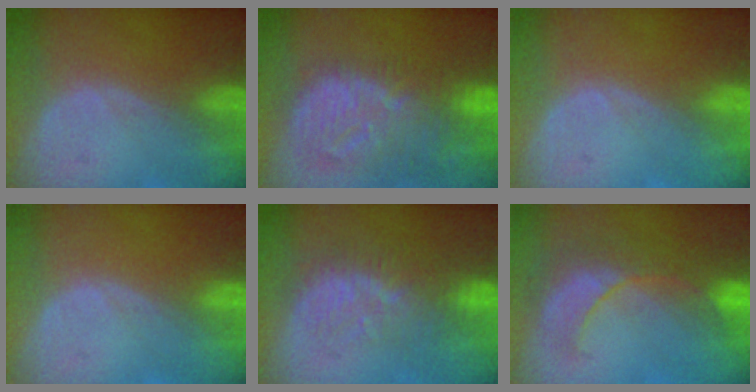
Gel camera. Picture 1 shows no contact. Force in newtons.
{"total": 12.7, "press": 11.0, "slide": 6.4}
{"total": 0.0}
{"total": 0.0}
{"total": 8.0, "press": 7.5, "slide": 2.5}
{"total": 8.1, "press": 8.0, "slide": 0.8}